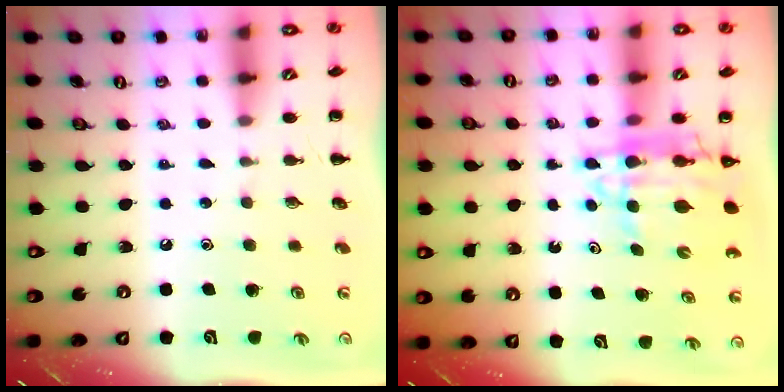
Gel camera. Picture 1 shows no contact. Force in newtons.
{"total": 8.5, "press": 8.0, "slide": 2.9}